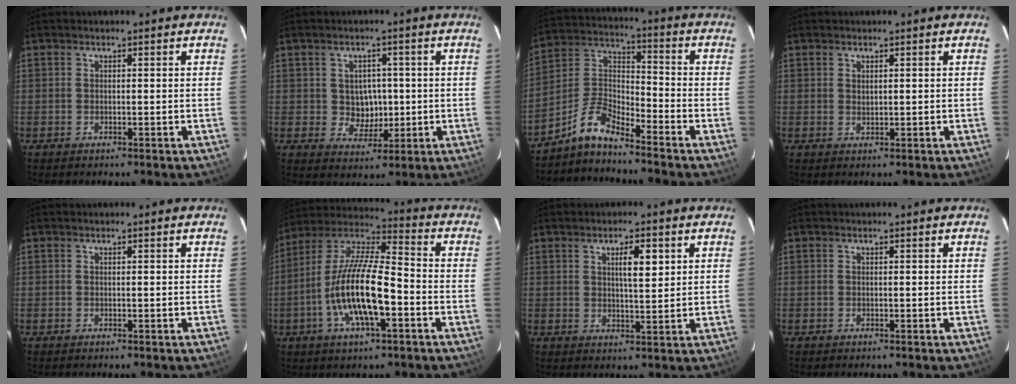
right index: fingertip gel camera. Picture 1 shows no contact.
{"total": 5.2, "force": [0.1, 4.8, 2.0], "torque": [-0.034, 0.007, 0.012]}
{"total": 7.8, "force": [-6.6, 1.5, 3.8], "torque": [-0.098, 0.033, -0.143]}
{"total": 0.9, "force": [0.5, 0.5, 0.5], "torque": [-0.008, 0.002, 0.010]}
{"total": 0.0}
{"total": 16.7, "force": [-5.1, 4.9, 15.1], "torque": [-0.297, -0.007, -0.099]}
{"total": 5.1, "force": [2.0, 1.4, 4.4], "torque": [-0.074, 0.003, 0.035]}
{"total": 0.0}